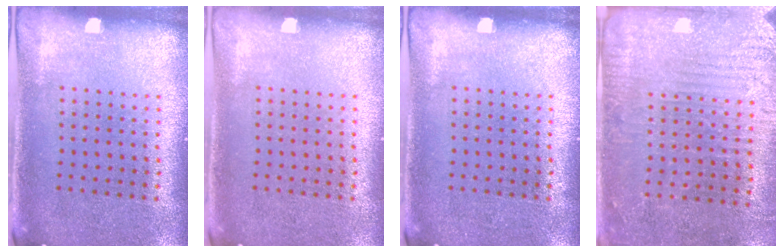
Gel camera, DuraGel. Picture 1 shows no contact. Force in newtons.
{"total": 0.0}
{"total": 0.0}
{"total": 2.9, "press": 2.7, "slide": 0.9}